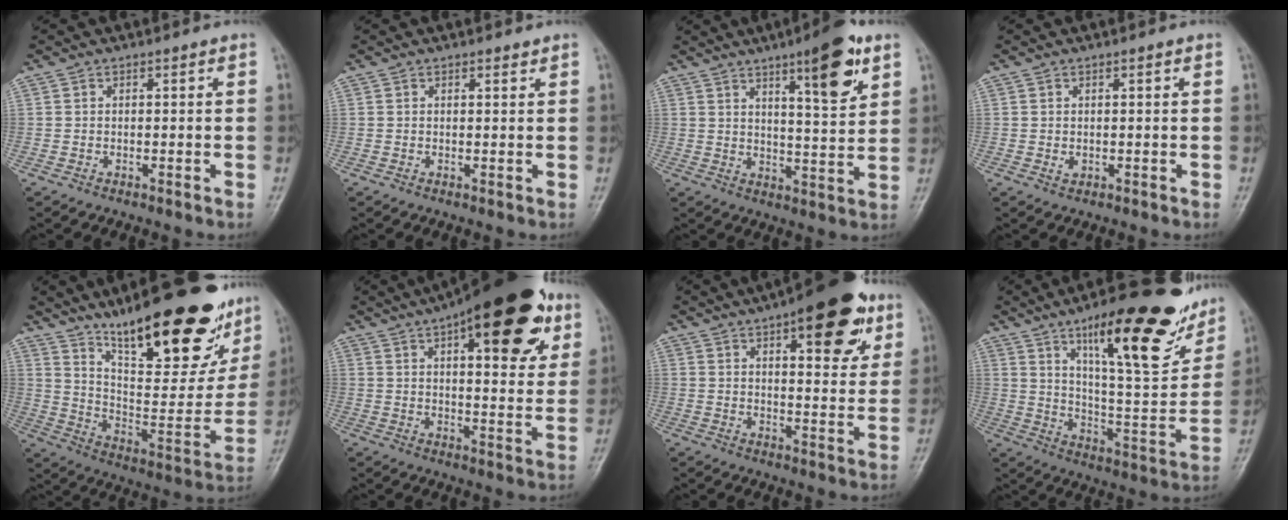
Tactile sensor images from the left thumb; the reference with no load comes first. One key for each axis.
{"total": 0.9, "fx": 0.7, "fy": 0.3, "fz": 0.3, "tx": -0.006, "ty": -0.006, "tz": 0.011}
{"total": 12.3, "fx": 6.7, "fy": 2.8, "fz": 9.9, "tx": -0.128, "ty": -0.038, "tz": 0.098}
{"total": 1.3, "fx": 0.2, "fy": 0.8, "fz": 1.1, "tx": -0.013, "ty": 0.000, "tz": 0.008}
{"total": 30.8, "fx": 20.2, "fy": 9.6, "fz": 21.1, "tx": -0.275, "ty": -0.081, "tz": 0.316}
{"total": 24.7, "fx": 12.6, "fy": 9.2, "fz": 19.2, "tx": -0.241, "ty": -0.012, "tz": 0.177}
{"total": 17.4, "fx": 9.1, "fy": 6.5, "fz": 13.3, "tx": -0.141, "ty": -0.028, "tz": 0.122}
{"total": 26.1, "fx": 15.2, "fy": 7.3, "fz": 19.9, "tx": -0.251, "ty": -0.059, "tz": 0.238}